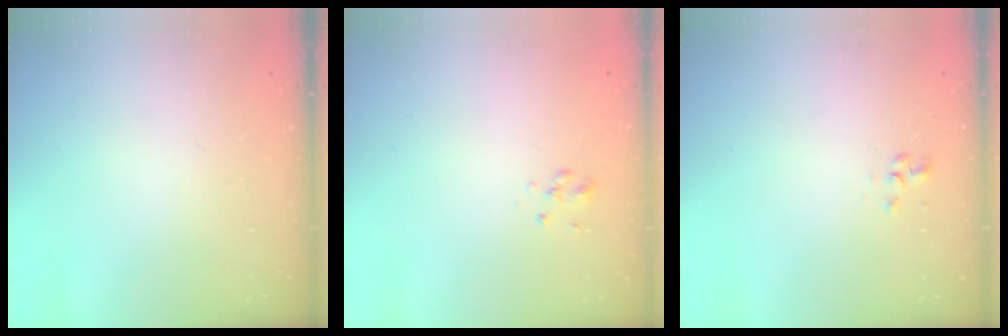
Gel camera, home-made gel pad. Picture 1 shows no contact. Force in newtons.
{"total": 3.2, "press": 3.0, "slide": 1.1}
{"total": 1.7, "press": 1.6, "slide": 0.6}